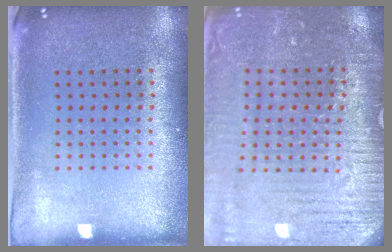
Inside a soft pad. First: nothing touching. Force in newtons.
{"total": 3.3, "press": 3.3, "slide": 0.2}